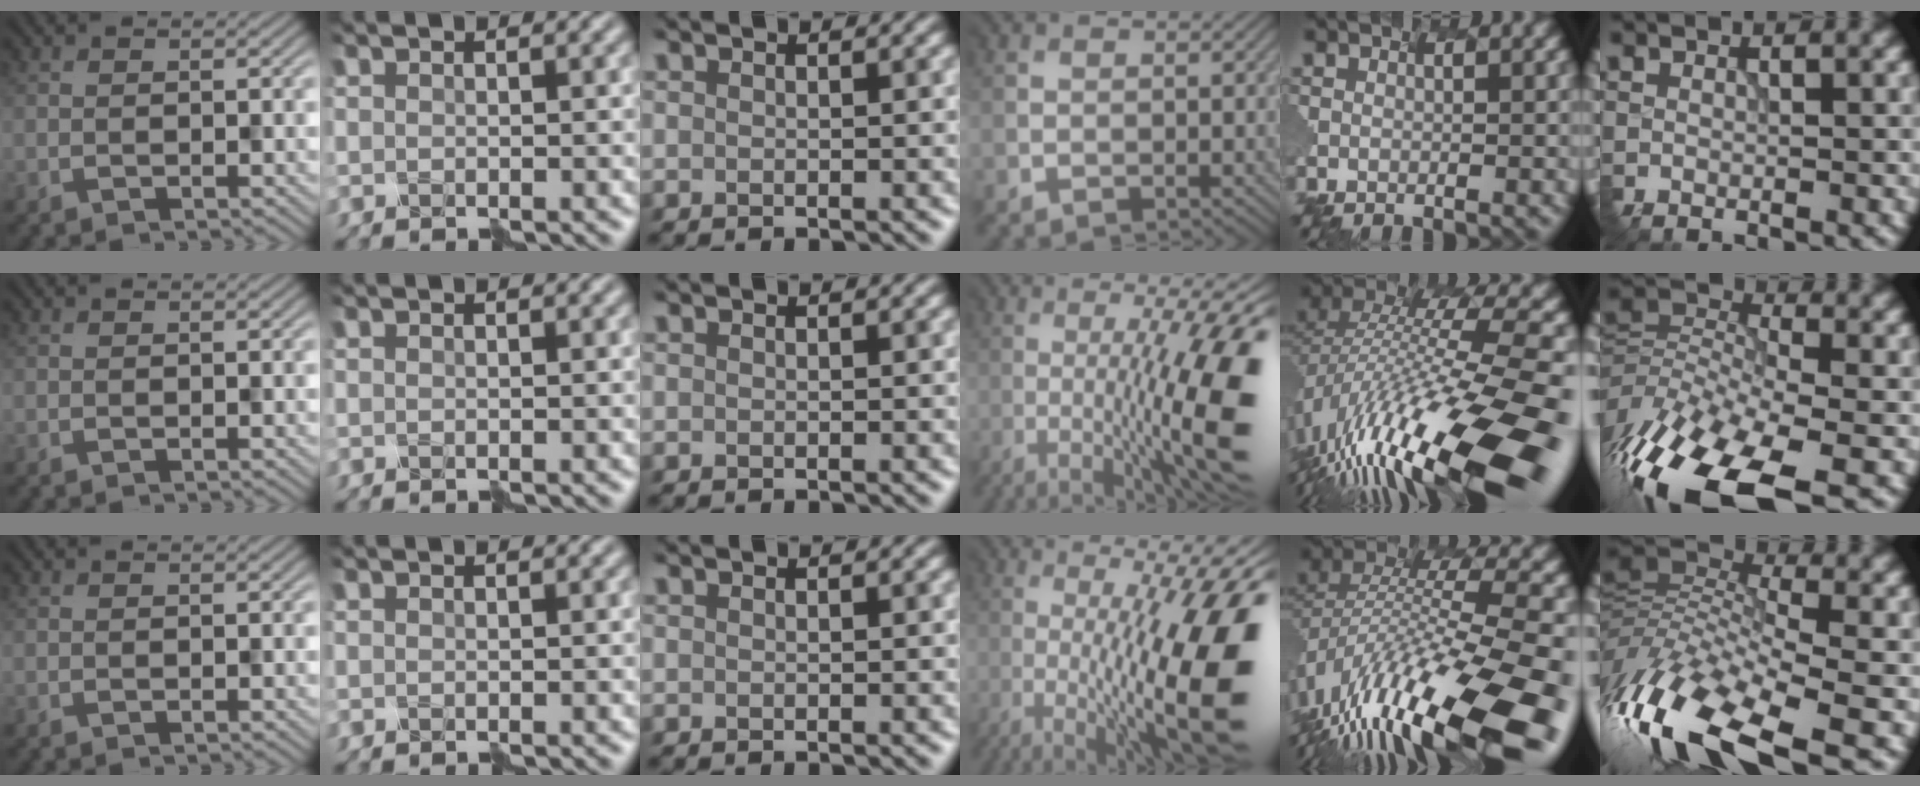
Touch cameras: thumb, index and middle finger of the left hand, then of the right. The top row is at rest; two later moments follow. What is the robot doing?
{"motion": "shake", "object": "plastic piggy bank"}